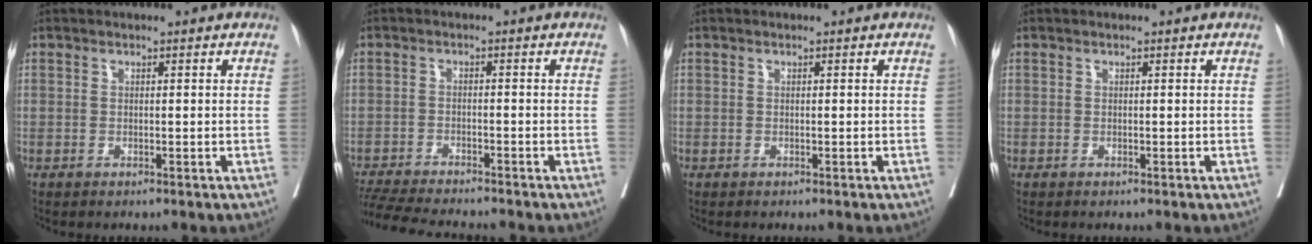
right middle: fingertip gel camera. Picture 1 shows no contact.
{"total": 10.5, "force": [-9.7, 0.6, 4.0], "torque": [-0.060, -0.014, -0.152]}
{"total": 0.0}
{"total": 0.0}